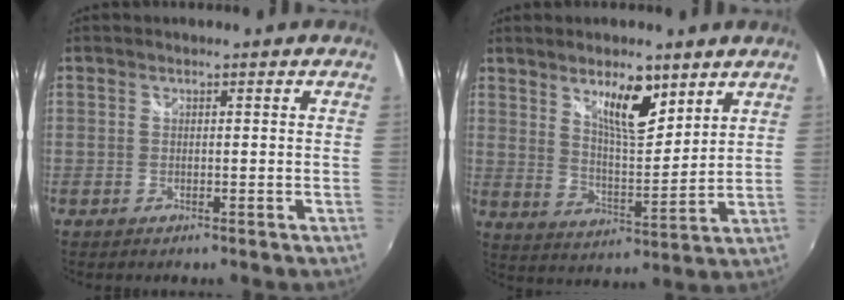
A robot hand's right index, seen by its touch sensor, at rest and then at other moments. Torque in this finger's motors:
{"motor_torque": [0.31, 0.39, 0.36, 0.04]}